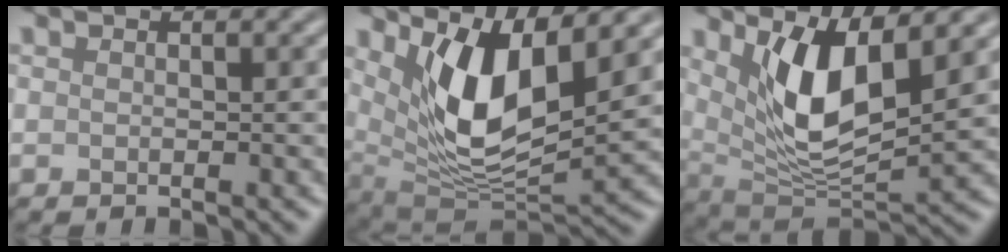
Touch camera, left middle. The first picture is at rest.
{"total": 9.0, "force": [3.5, 3.4, 7.5], "torque": [-0.140, -0.022, 0.069]}
{"total": 7.5, "force": [2.8, 2.7, 6.4], "torque": [-0.125, -0.021, 0.055]}